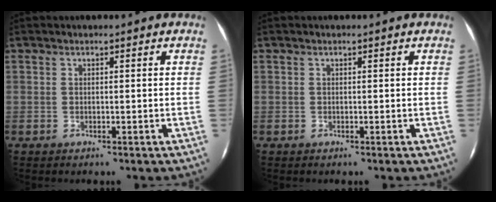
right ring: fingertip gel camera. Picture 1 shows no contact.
{"total": 0.0}